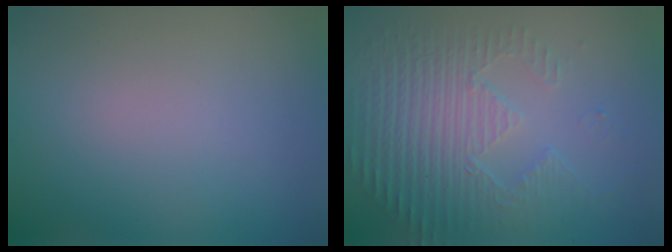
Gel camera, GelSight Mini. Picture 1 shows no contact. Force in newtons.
{"total": 5.6, "press": 3.5, "slide": 4.3}